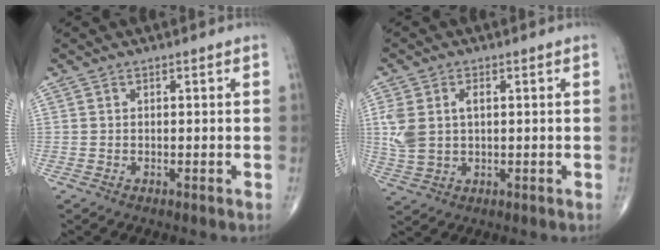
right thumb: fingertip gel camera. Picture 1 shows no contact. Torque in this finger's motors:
{"motor_torque": [1.15, 1.17, 0.72, 0.23, 0.05]}